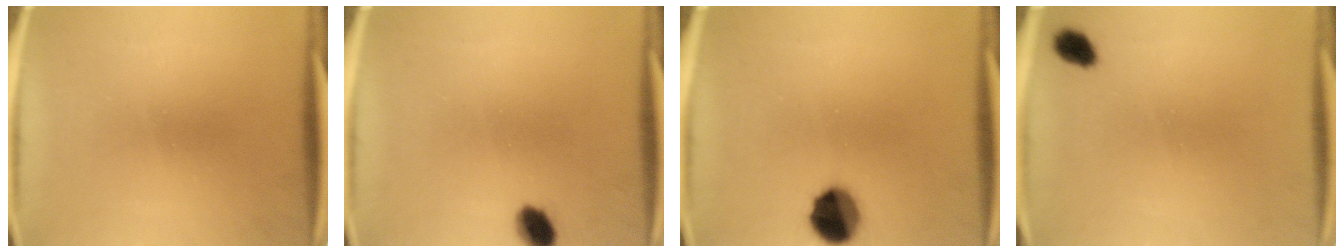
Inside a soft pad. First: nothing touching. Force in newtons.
{"total": 4.2}
{"total": 9.6}
{"total": 3.0}